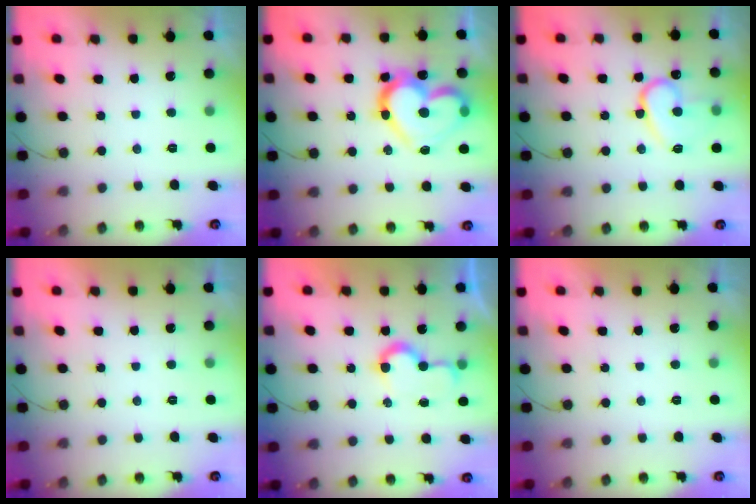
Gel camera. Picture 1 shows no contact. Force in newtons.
{"total": 19.7, "press": 19.7, "slide": 1.5}
{"total": 13.7, "press": 13.6, "slide": 1.4}
{"total": 1.8, "press": 1.8, "slide": 0.1}
{"total": 7.6, "press": 7.6, "slide": 0.5}
{"total": 1.7, "press": 1.7, "slide": 0.1}